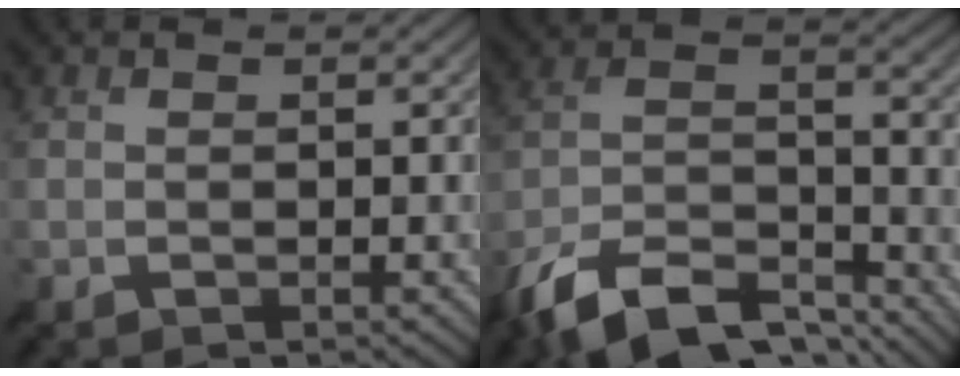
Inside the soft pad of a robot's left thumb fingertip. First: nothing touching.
{"total": 13.1, "force": [-10.1, 4.6, 7.0], "torque": [-0.145, 0.002, -0.194]}